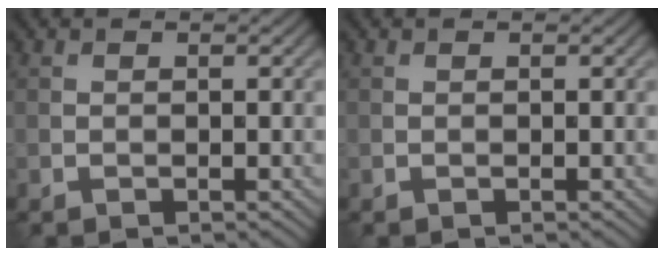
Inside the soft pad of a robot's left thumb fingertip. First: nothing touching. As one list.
[{"total": 0.0}]